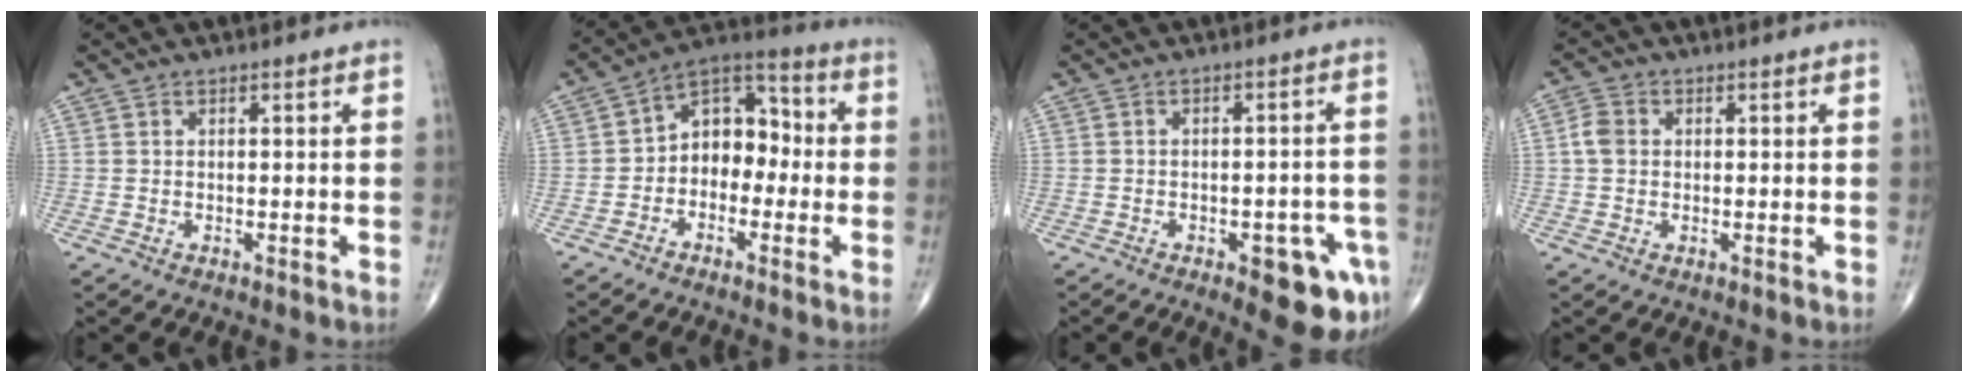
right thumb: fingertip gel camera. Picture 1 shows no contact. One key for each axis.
{"total": 10.1, "fx": -1.3, "fy": 7.3, "fz": 6.8, "tx": -0.063, "ty": 0.045, "tz": -0.044}
{"total": 11.0, "fx": -5.0, "fy": 4.2, "fz": 8.8, "tx": -0.082, "ty": 0.023, "tz": -0.054}
{"total": 3.2, "fx": 0.2, "fy": 2.6, "fz": 1.9, "tx": -0.036, "ty": 0.008, "tz": -0.002}